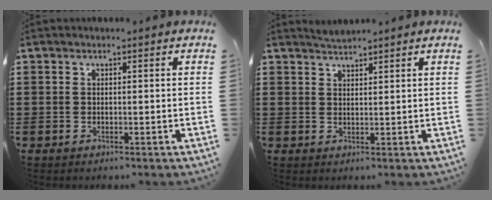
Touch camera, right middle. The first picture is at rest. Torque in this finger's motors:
{"motor_torque": [0.07, -0.03, 0.04, -0.01]}